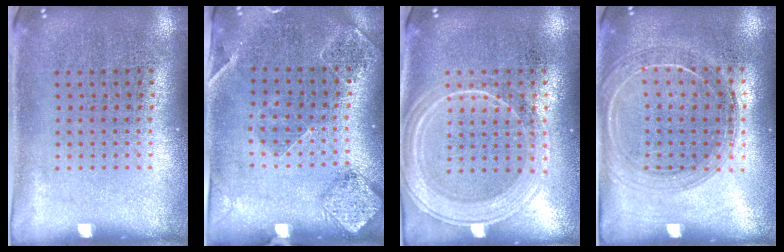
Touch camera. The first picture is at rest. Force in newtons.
{"total": 1.6, "press": 1.5, "slide": 0.3}
{"total": 1.8, "press": 1.8, "slide": 0.4}
{"total": 1.6, "press": 1.6, "slide": 0.4}